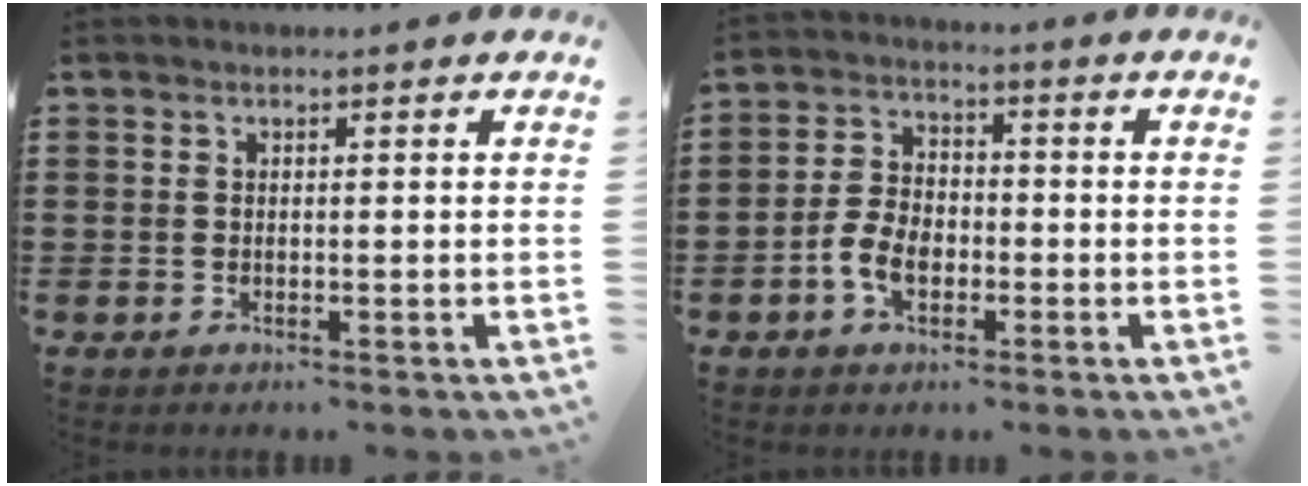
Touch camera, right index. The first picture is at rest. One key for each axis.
{"total": 5.5, "fx": -2.2, "fy": 3.4, "fz": 3.7, "tx": -0.094, "ty": 0.002, "tz": -0.047}